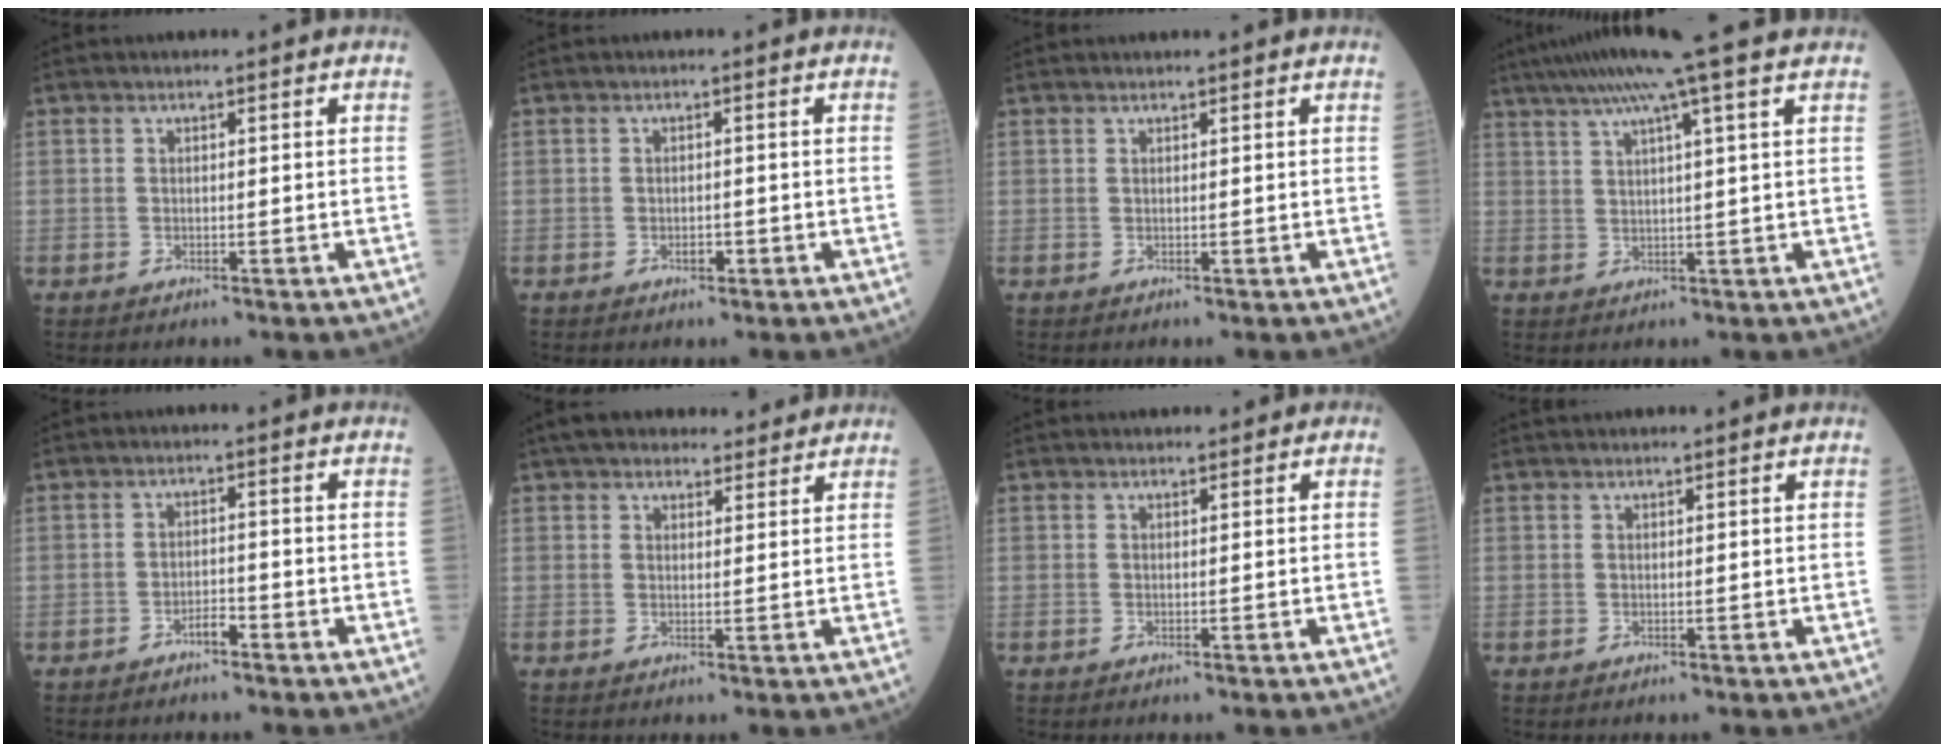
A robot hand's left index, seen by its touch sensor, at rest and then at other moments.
{"total": 1.2, "force": [-0.6, 0.7, 0.8], "torque": [-0.015, 0.001, -0.008]}
{"total": 1.0, "force": [0.9, -0.2, 0.3], "torque": [-0.009, 0.011, 0.021]}
{"total": 11.0, "force": [8.1, -1.9, 7.2], "torque": [-0.122, 0.027, 0.112]}
{"total": 1.9, "force": [-1.6, 0.4, 1.1], "torque": [-0.018, 0.002, -0.028]}
{"total": 10.5, "force": [9.3, 3.3, 3.7], "torque": [-0.041, 0.031, 0.132]}
{"total": 1.1, "force": [0.8, 0.6, 0.4], "torque": [-0.006, 0.013, 0.009]}
{"total": 2.0, "force": [2.0, -0.1, 0.6], "torque": [-0.006, 0.023, 0.033]}